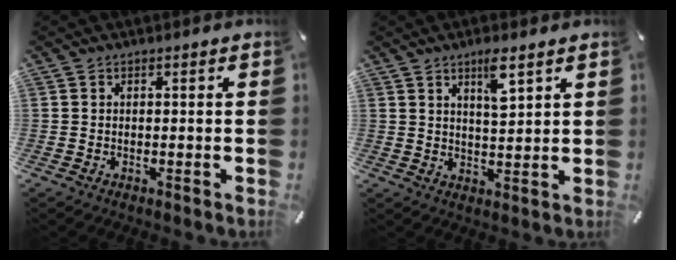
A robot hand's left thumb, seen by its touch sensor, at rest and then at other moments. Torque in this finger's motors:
{"motor_torque": [0.90, 0.70, 0.45, -0.79, 0.20]}